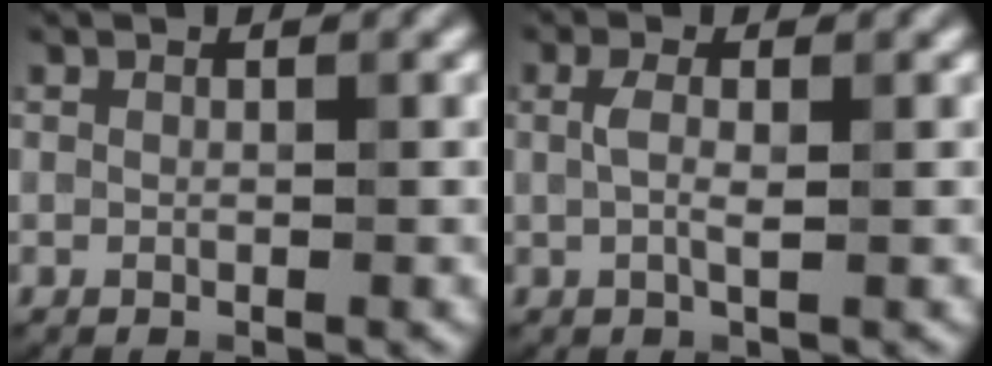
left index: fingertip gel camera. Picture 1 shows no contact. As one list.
[{"total": 1.9, "force": [0.2, 0.5, 1.8], "torque": [-0.040, 0.002, 0.001]}]